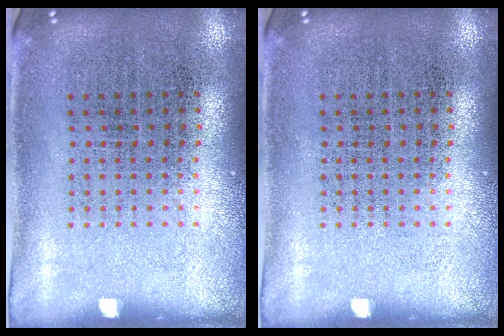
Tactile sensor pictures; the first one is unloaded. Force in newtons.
{"total": 0.0}